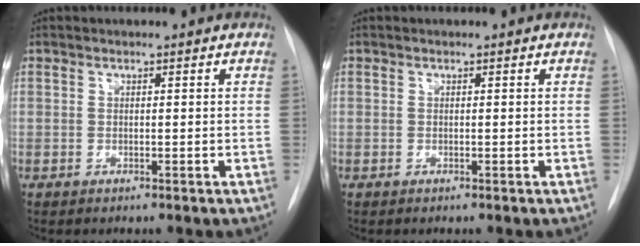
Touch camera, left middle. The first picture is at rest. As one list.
[{"total": 0.0}]